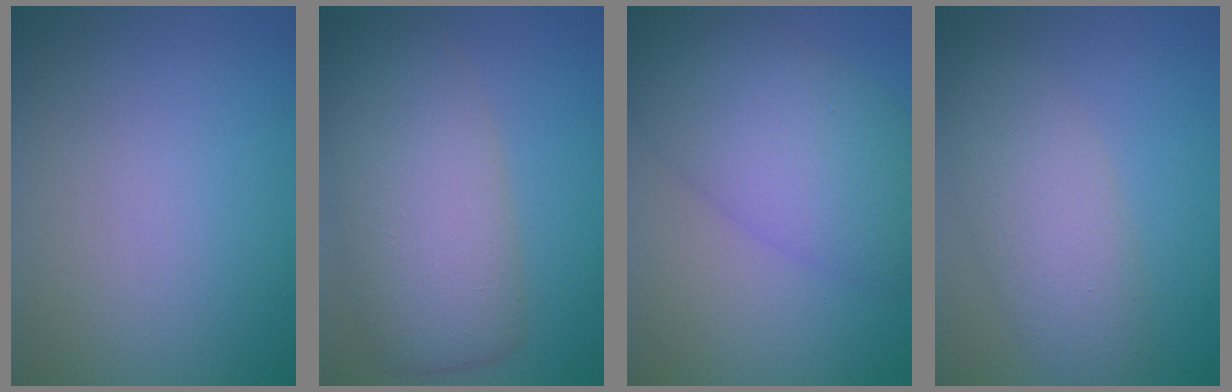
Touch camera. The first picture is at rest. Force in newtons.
{"total": 8.2, "press": 8.2, "slide": 0.3}
{"total": 8.0, "press": 8.0, "slide": 0.2}
{"total": 4.6, "press": 4.6, "slide": 0.4}